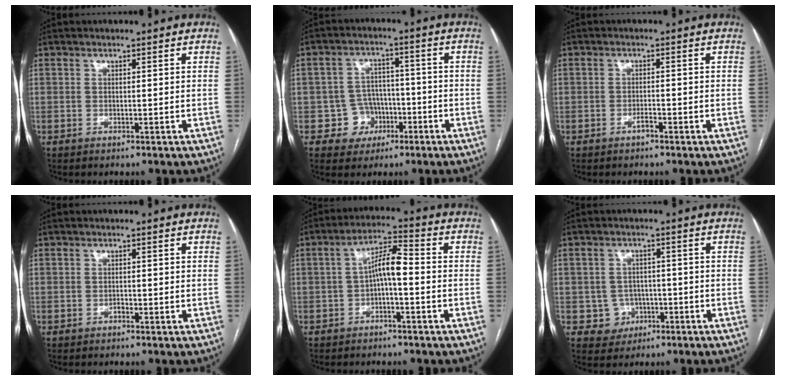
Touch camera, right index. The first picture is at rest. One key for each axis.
{"total": 6.2, "fx": -2.4, "fy": 5.7, "fz": 0.5, "tx": 0.006, "ty": 0.018, "tz": -0.031}
{"total": 1.4, "fx": -1.0, "fy": 0.5, "fz": 0.8, "tx": -0.010, "ty": 0.003, "tz": -0.017}
{"total": 0.7, "fx": -0.4, "fy": 0.5, "fz": 0.2, "tx": -0.002, "ty": 0.003, "tz": -0.008}
{"total": 6.0, "fx": -0.6, "fy": 1.5, "fz": 5.8, "tx": -0.104, "ty": 0.027, "tz": -0.014}
{"total": 4.5, "fx": -1.3, "fy": 4.4, "fz": 0.2, "tx": 0.010, "ty": 0.015, "tz": -0.012}